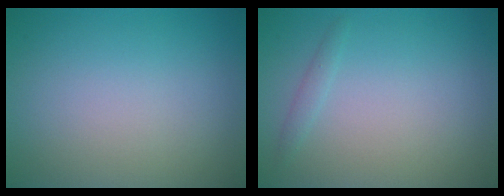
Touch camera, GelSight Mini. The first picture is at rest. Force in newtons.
{"total": 0.8, "press": 0.8, "slide": 0.1}